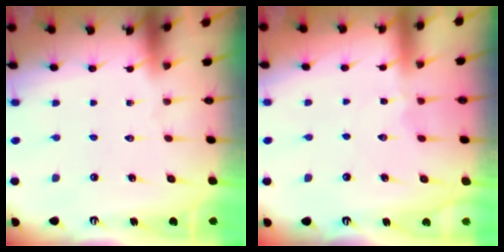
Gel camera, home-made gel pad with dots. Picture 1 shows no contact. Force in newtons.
{"total": 2.3, "press": 2.2, "slide": 0.5}